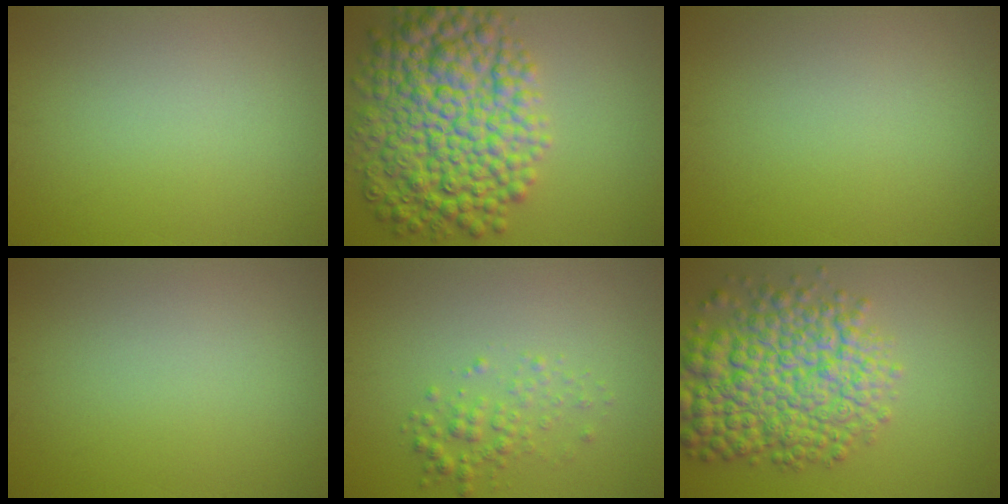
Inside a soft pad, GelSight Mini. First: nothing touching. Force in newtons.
{"total": 11.2, "press": 11.2, "slide": 0.1}
{"total": 0.0}
{"total": 0.0}
{"total": 2.0, "press": 2.0, "slide": 0.1}
{"total": 9.9, "press": 9.9, "slide": 0.3}